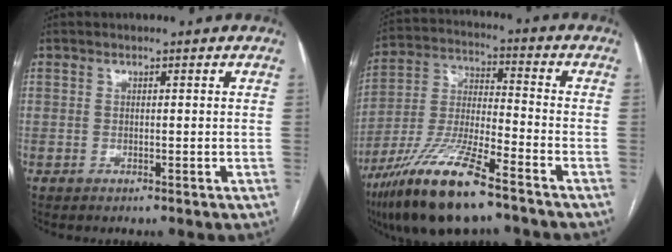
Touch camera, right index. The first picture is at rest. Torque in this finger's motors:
{"motor_torque": [1.07, -1.07, 0.45, 0.21]}